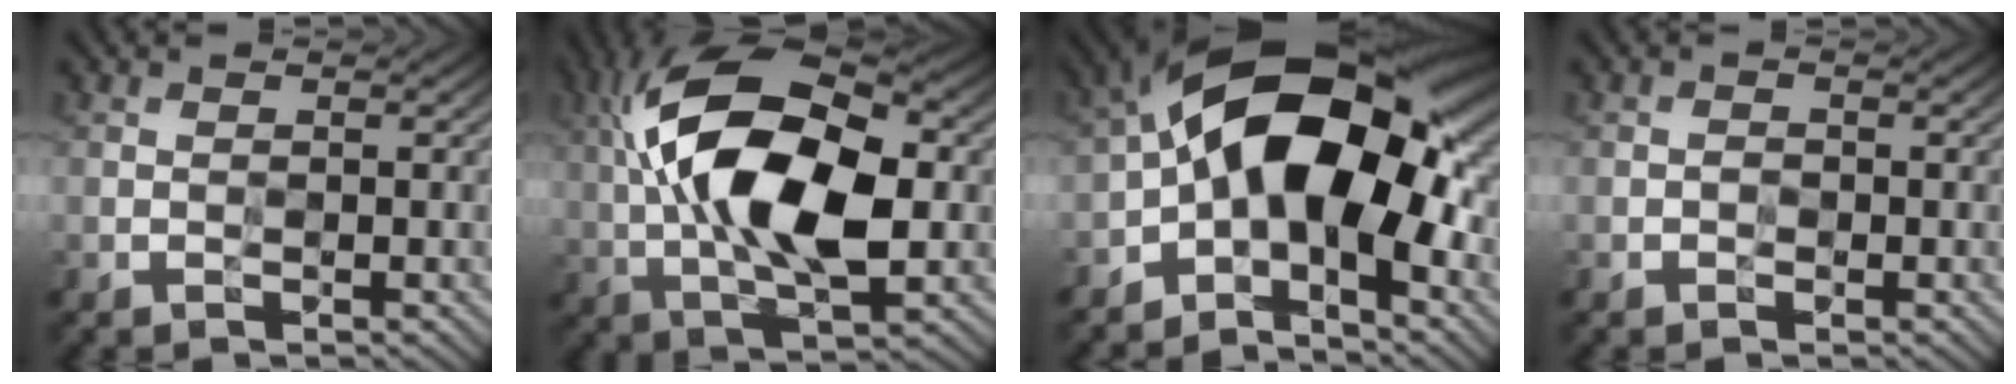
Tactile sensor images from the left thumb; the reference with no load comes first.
{"total": 16.4, "force": [1.4, 7.9, 14.3], "torque": [-0.265, 0.021, 0.013]}
{"total": 16.1, "force": [-1.2, 7.9, 13.9], "torque": [-0.219, 0.035, -0.045]}
{"total": 0.7, "force": [-0.3, 0.5, 0.3], "torque": [-0.004, 0.000, -0.008]}